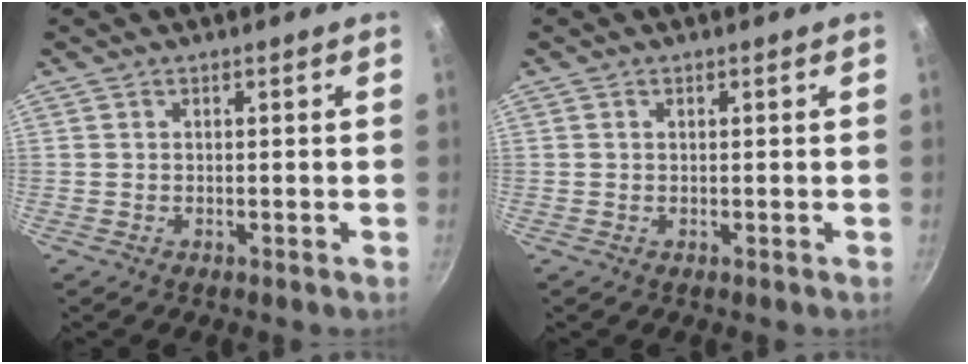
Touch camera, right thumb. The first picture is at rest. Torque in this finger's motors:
{"motor_torque": [-0.16, -0.05, 0.26, 0.02, -0.03]}